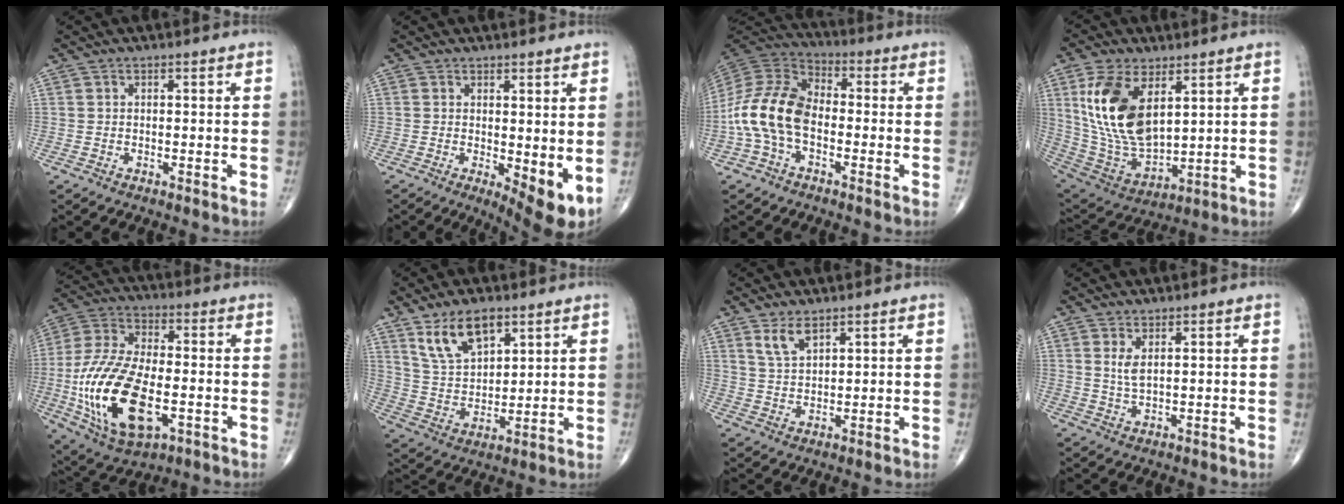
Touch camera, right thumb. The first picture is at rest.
{"total": 6.8, "force": [-0.2, 2.3, 6.4], "torque": [-0.087, -0.019, 0.004]}
{"total": 14.6, "force": [-3.0, 9.2, 11.0], "torque": [-0.218, 0.039, -0.067]}
{"total": 17.9, "force": [5.9, 9.5, 14.0], "torque": [-0.261, -0.027, 0.126]}
{"total": 22.6, "force": [-4.9, 11.4, 18.8], "torque": [-0.383, 0.007, -0.077]}
{"total": 11.1, "force": [6.6, 5.5, 7.0], "torque": [-0.115, -0.031, 0.136]}
{"total": 4.3, "force": [2.9, 1.7, 2.7], "torque": [-0.048, -0.017, 0.061]}
{"total": 2.7, "force": [1.0, 0.9, 2.3], "torque": [-0.046, -0.009, 0.027]}